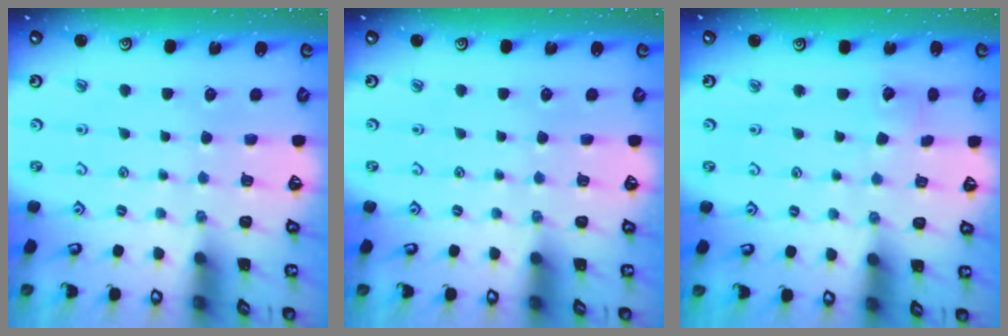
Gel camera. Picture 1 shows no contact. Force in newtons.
{"total": 0.0}
{"total": 3.5, "press": 3.5, "slide": 0.5}